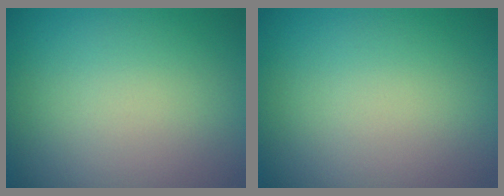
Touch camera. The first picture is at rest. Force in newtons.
{"total": 0.0}